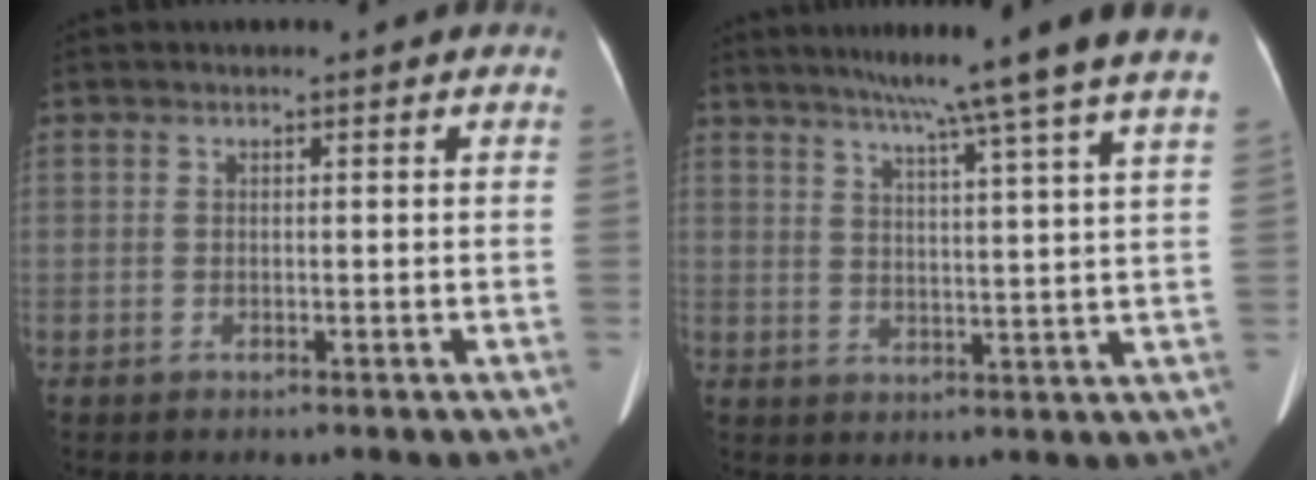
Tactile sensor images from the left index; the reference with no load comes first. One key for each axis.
{"total": 14.2, "fx": 11.5, "fy": -2.6, "fz": 7.9, "tx": -0.117, "ty": -0.019, "tz": 0.139}